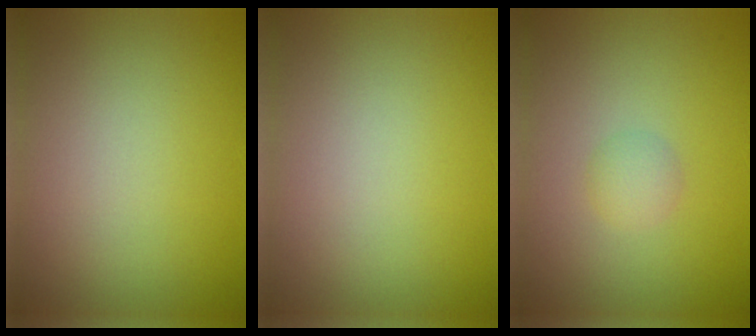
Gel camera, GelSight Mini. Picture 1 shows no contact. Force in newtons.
{"total": 0.0}
{"total": 1.3, "press": 1.3, "slide": 0.1}